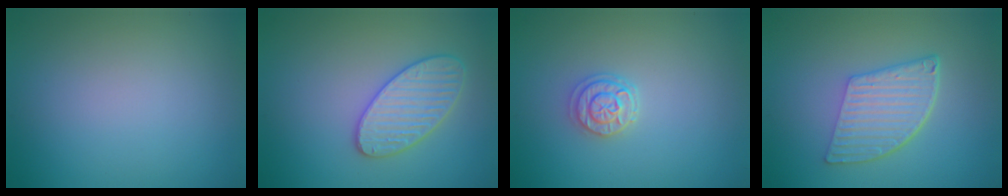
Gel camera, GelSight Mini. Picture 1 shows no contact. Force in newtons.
{"total": 3.6, "press": 3.6, "slide": 0.2}
{"total": 2.2, "press": 2.0, "slide": 0.8}
{"total": 5.9, "press": 4.2, "slide": 4.2}